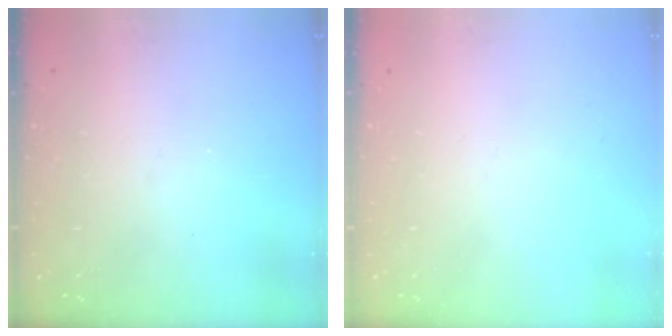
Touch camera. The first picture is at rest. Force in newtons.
{"total": 0.0}